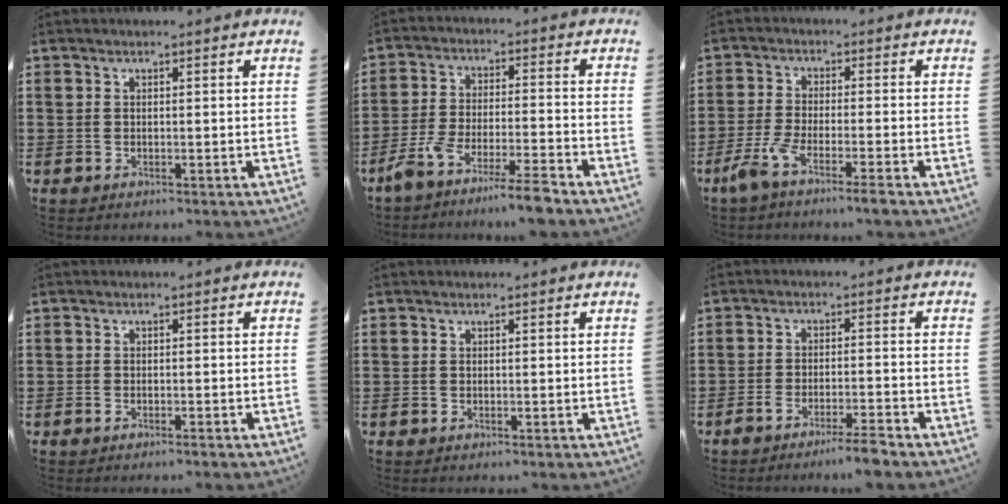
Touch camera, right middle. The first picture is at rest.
{"total": 7.0, "force": [-6.3, -0.5, 3.2], "torque": [-0.068, -0.015, -0.123]}
{"total": 5.1, "force": [-3.8, -0.1, 3.4], "torque": [-0.083, -0.016, -0.075]}
{"total": 0.6, "force": [-0.5, 0.0, 0.3], "torque": [-0.007, -0.001, -0.011]}
{"total": 0.0}
{"total": 3.9, "force": [-3.4, -0.2, 1.9], "torque": [-0.030, -0.001, -0.064]}